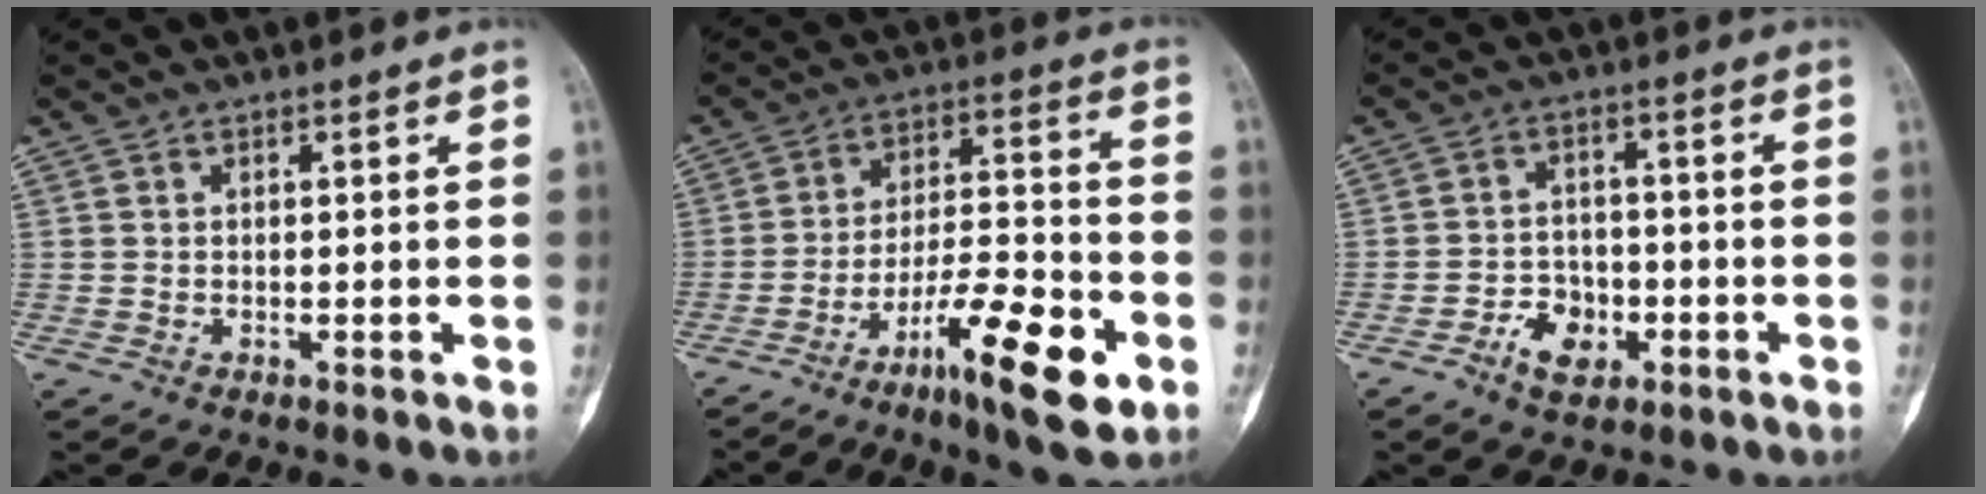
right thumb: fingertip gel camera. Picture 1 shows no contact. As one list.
[{"total": 15.5, "force": [-7.6, 3.8, 12.9], "torque": [-0.212, 0.048, -0.123]}, {"total": 6.3, "force": [-3.1, 4.4, 3.3], "torque": [-0.034, 0.023, -0.054]}]